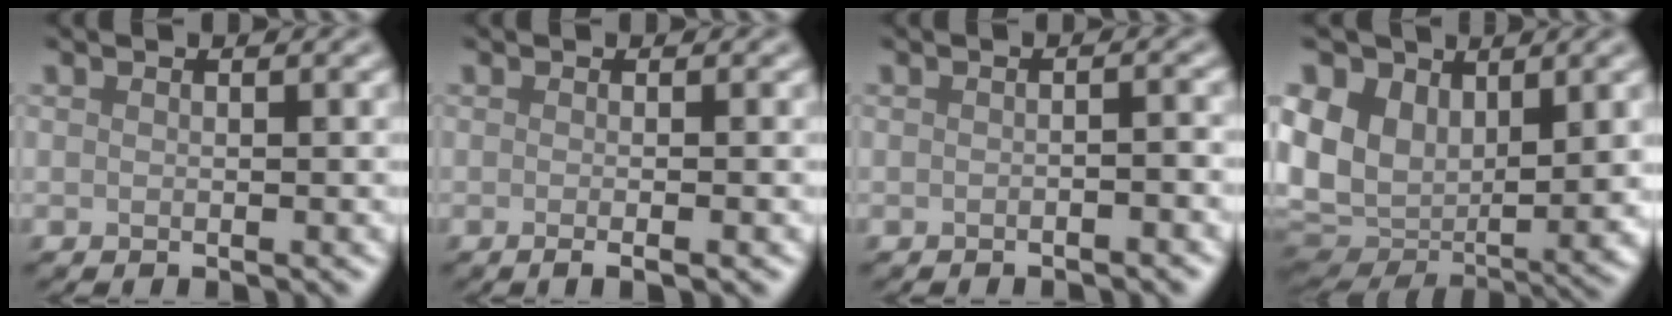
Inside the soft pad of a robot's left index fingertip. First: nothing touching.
{"total": 2.2, "force": [-0.4, 0.8, 2.0], "torque": [-0.012, -0.003, -0.011]}
{"total": 1.3, "force": [-0.8, 0.2, 1.1], "torque": [-0.012, 0.003, -0.014]}
{"total": 10.2, "force": [2.7, 7.0, 6.9], "torque": [-0.177, -0.010, 0.051]}